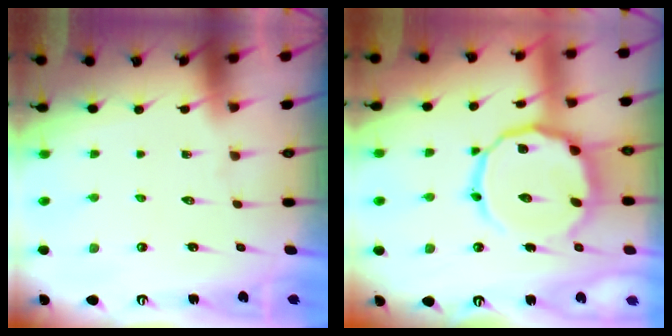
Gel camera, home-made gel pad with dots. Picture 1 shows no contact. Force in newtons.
{"total": 15.0, "press": 15.0, "slide": 1.2}